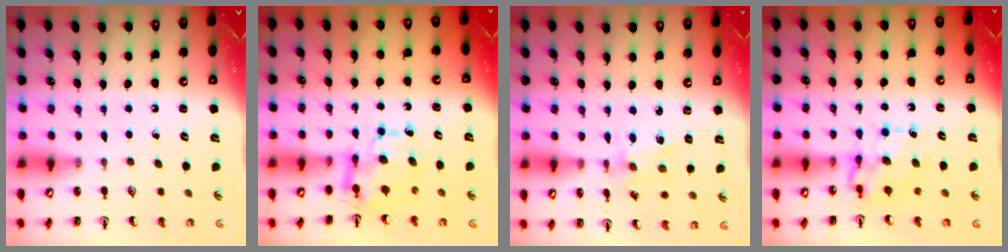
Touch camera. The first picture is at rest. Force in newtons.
{"total": 6.0, "press": 6.0, "slide": 0.5}
{"total": 1.7, "press": 1.6, "slide": 0.3}
{"total": 7.1, "press": 7.0, "slide": 0.6}